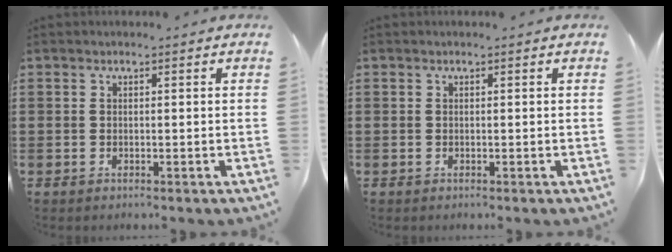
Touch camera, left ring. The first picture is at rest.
{"total": 0.0}